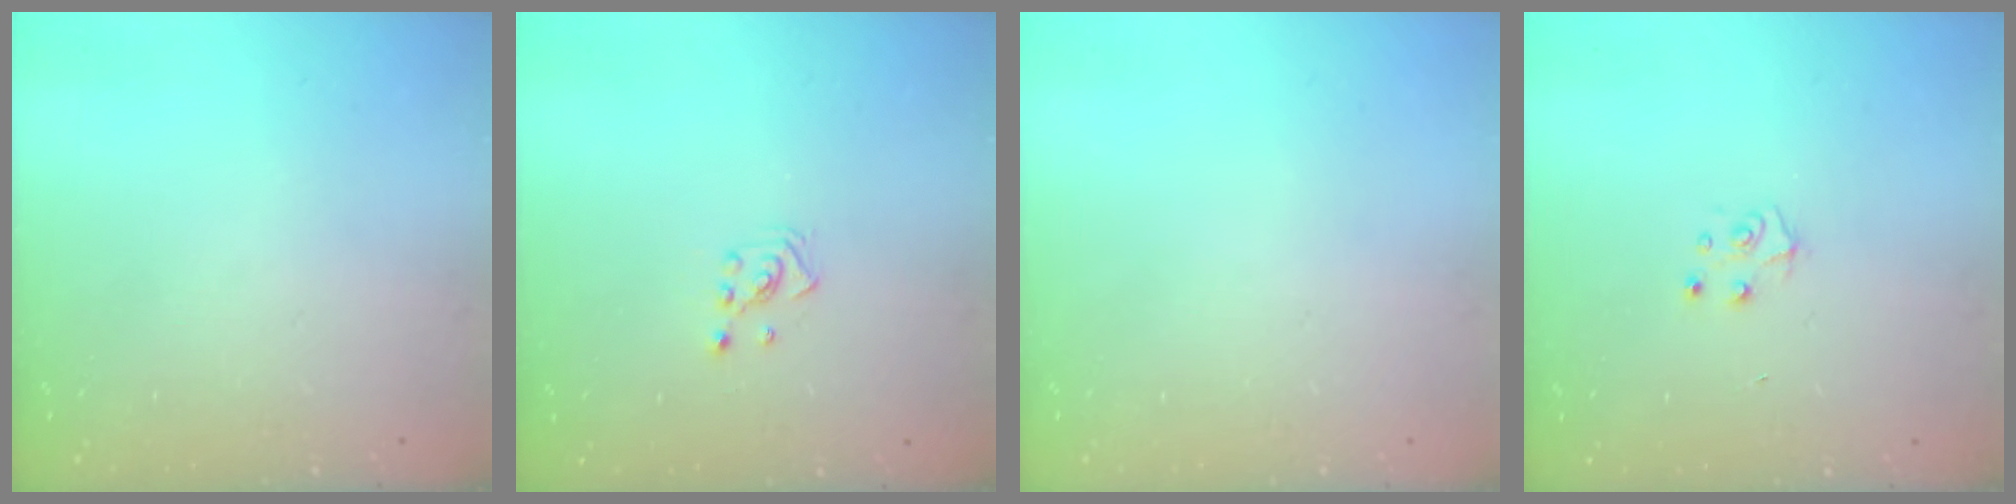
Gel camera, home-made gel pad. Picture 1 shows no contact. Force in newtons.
{"total": 2.1, "press": 2.1, "slide": 0.3}
{"total": 0.0}
{"total": 5.1, "press": 5.1, "slide": 0.5}